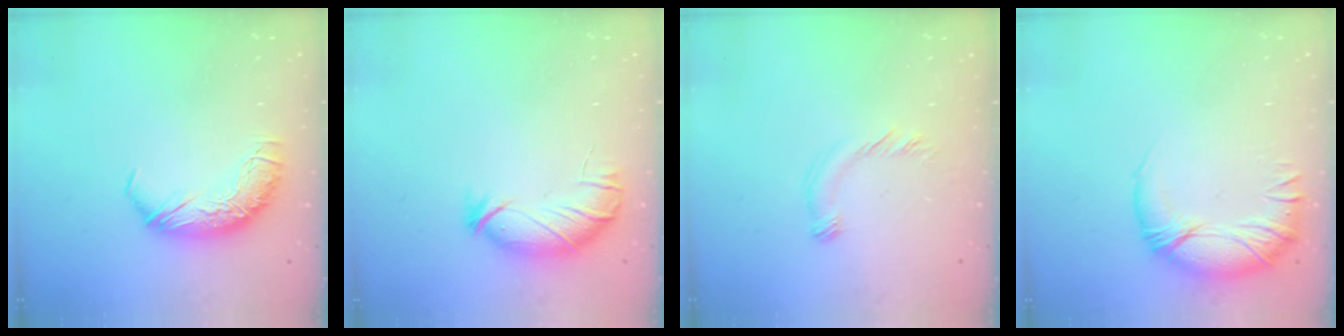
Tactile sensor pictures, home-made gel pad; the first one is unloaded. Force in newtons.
{"total": 4.0, "press": 3.9, "slide": 0.9}
{"total": 4.6, "press": 4.6, "slide": 0.5}
{"total": 3.3, "press": 2.0, "slide": 2.6}